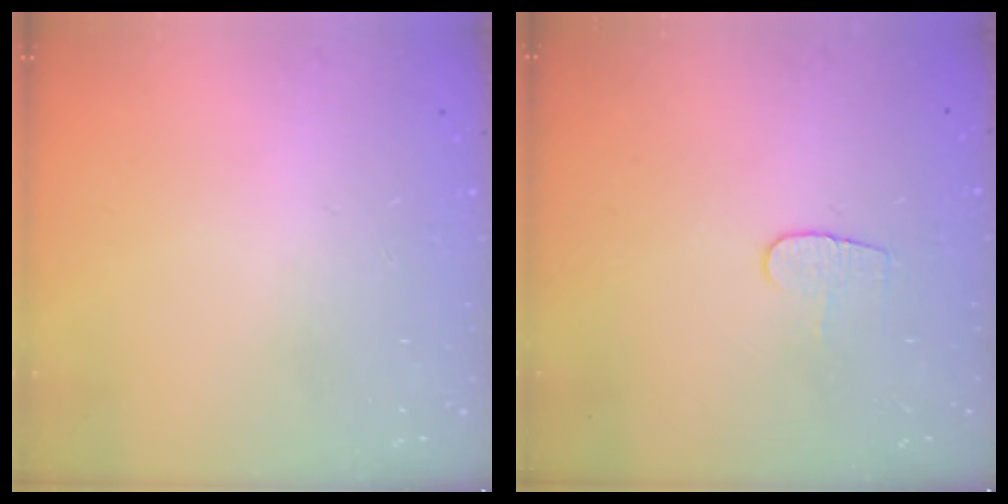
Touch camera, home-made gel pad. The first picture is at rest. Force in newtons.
{"total": 5.1, "press": 5.1, "slide": 0.5}